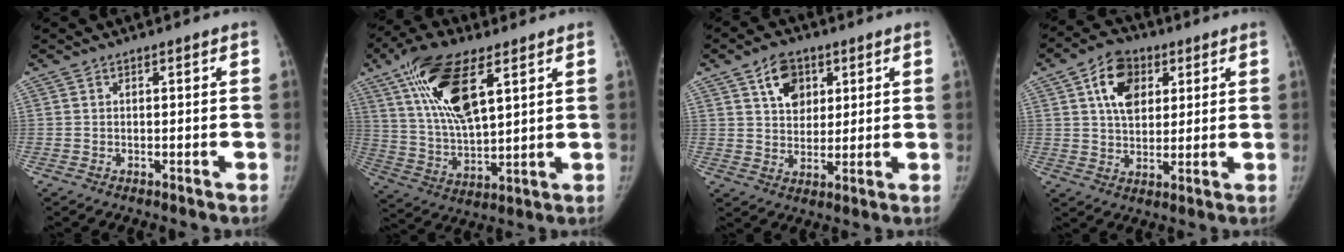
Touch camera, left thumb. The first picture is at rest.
{"total": 17.3, "force": [8.1, 6.9, 13.6], "torque": [-0.251, -0.021, 0.153]}
{"total": 7.9, "force": [3.7, 5.6, 4.2], "torque": [-0.038, -0.017, 0.062]}
{"total": 10.4, "force": [3.9, 7.1, 6.5], "torque": [-0.083, -0.008, 0.063]}